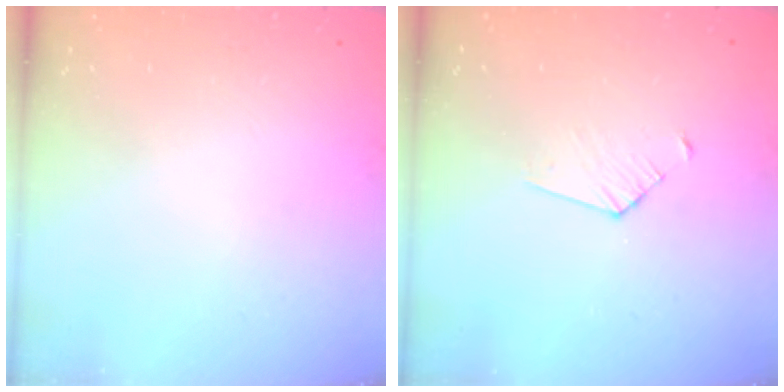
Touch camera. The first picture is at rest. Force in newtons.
{"total": 3.8, "press": 3.8, "slide": 0.3}